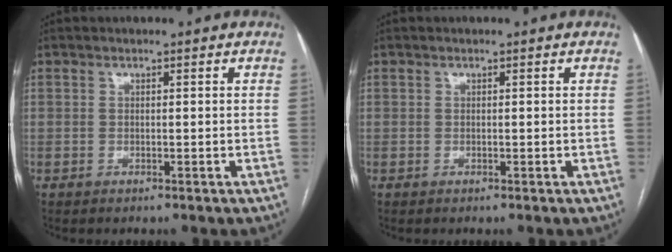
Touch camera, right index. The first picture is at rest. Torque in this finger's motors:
{"motor_torque": [0.01, 0.00, 0.00, 0.00]}